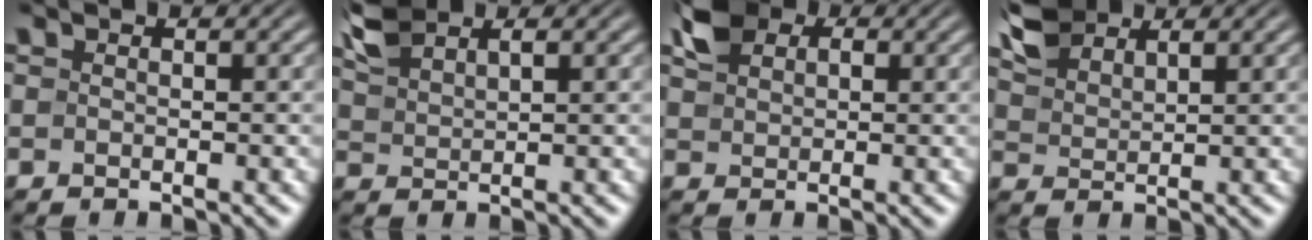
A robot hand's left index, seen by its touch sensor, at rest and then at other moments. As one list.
[{"total": 3.2, "force": [2.6, 0.9, 1.6], "torque": [-0.044, 0.011, 0.056]}, {"total": 3.4, "force": [1.8, 2.4, 1.6], "torque": [-0.040, 0.007, 0.034]}, {"total": 4.0, "force": [3.3, 1.6, 1.6], "torque": [-0.045, 0.012, 0.071]}]